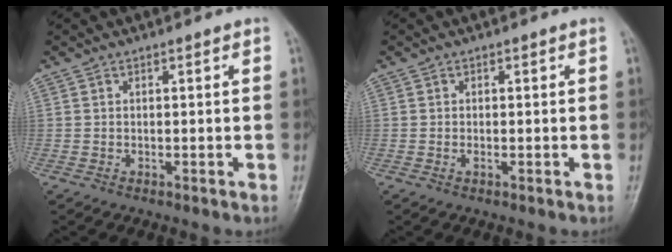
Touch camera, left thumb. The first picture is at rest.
{"total": 0.8, "force": [-0.2, 0.5, 0.6], "torque": [-0.011, 0.001, -0.006]}